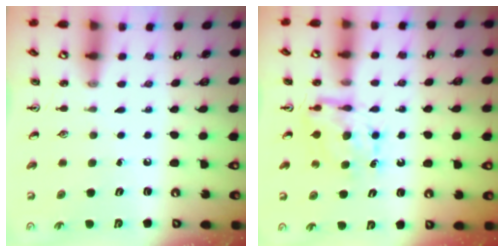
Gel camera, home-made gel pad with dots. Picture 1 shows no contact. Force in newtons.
{"total": 7.2, "press": 7.2, "slide": 0.1}